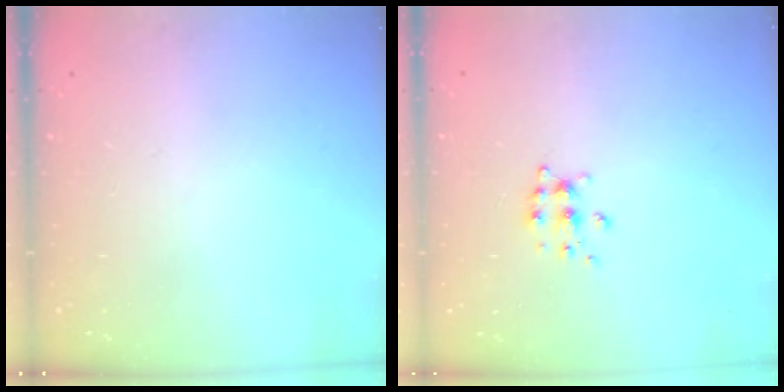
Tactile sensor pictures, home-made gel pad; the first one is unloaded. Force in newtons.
{"total": 6.4, "press": 6.3, "slide": 0.7}